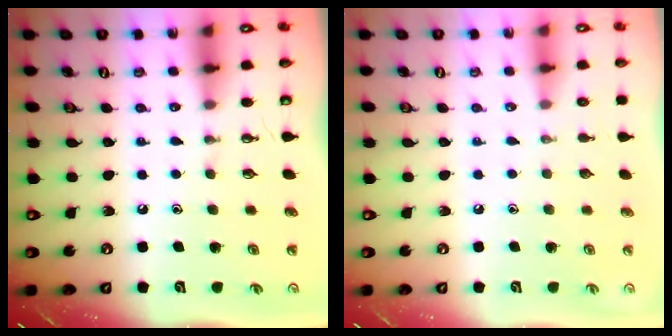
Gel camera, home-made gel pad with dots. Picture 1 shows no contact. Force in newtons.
{"total": 0.0}